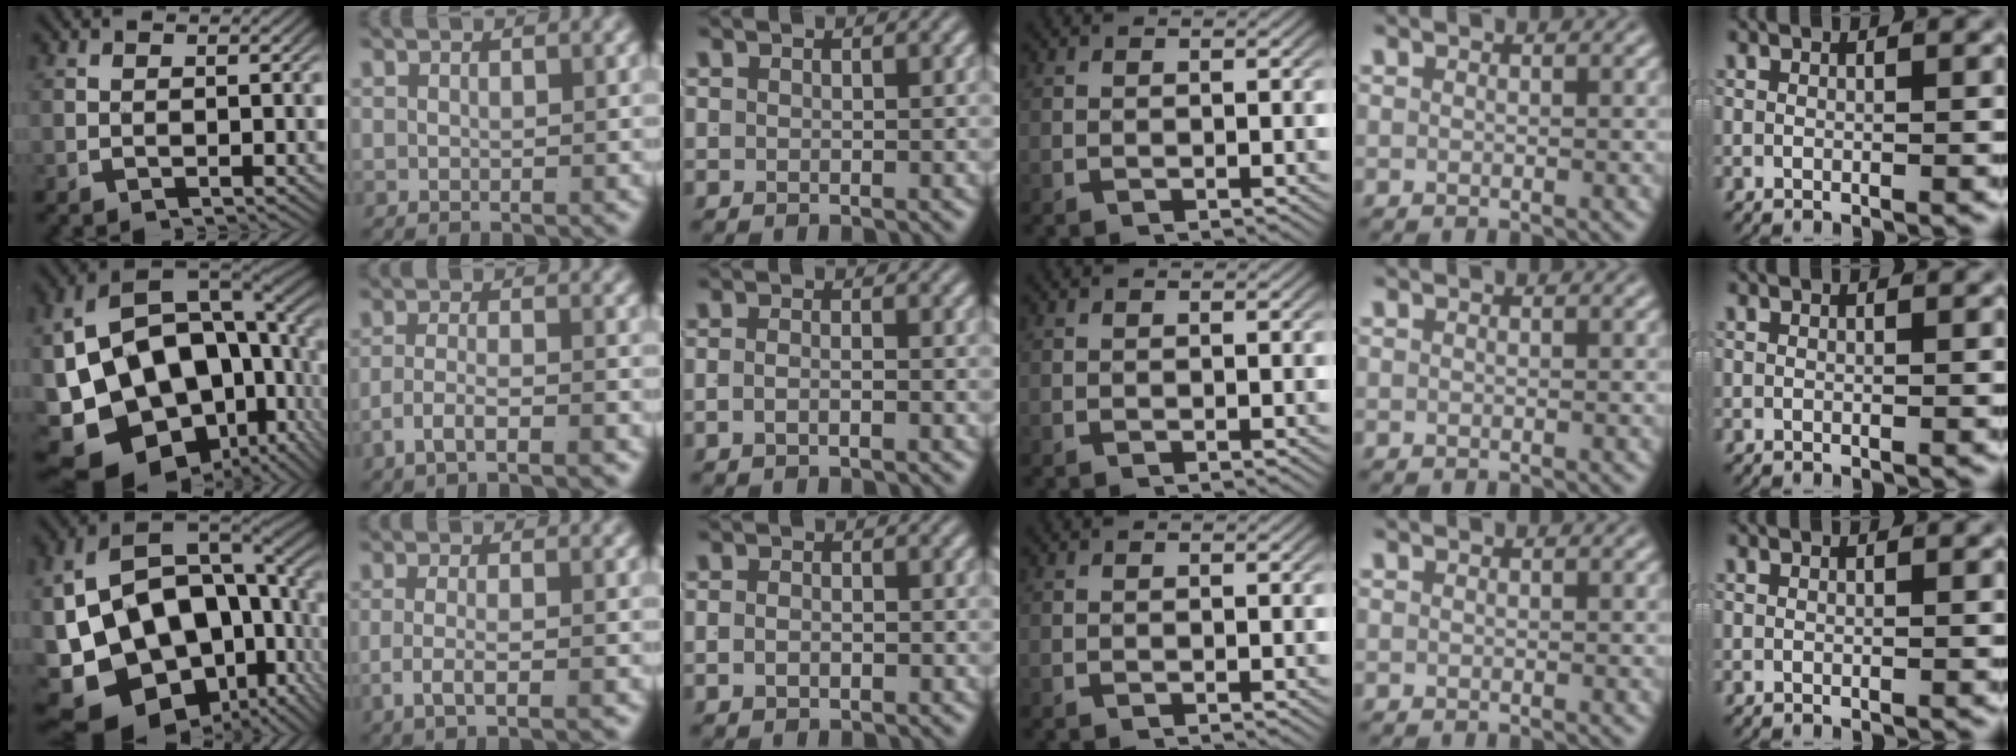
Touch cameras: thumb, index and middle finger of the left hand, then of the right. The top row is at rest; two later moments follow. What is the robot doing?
{"motion": "lift_and_place", "object": "shorts"}